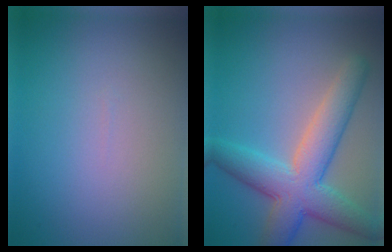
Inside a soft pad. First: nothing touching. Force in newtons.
{"total": 7.4, "press": 7.3, "slide": 0.2}